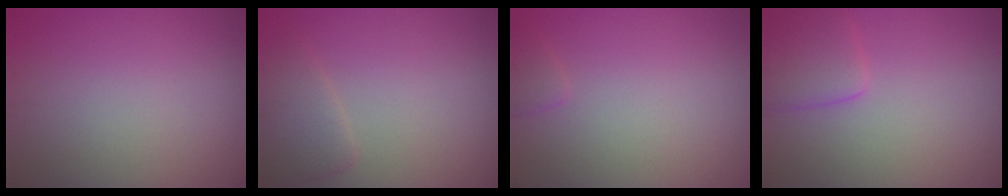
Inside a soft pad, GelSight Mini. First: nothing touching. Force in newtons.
{"total": 2.2, "press": 2.1, "slide": 0.3}
{"total": 0.9, "press": 0.9, "slide": 0.1}
{"total": 2.5, "press": 2.5, "slide": 0.2}